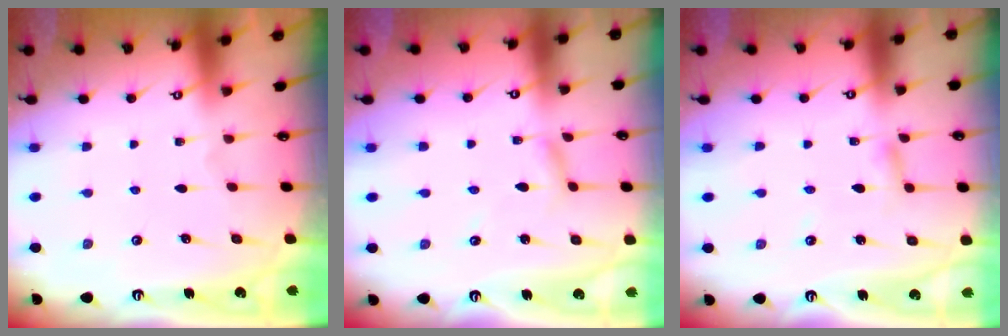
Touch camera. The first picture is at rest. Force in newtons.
{"total": 2.9, "press": 2.9, "slide": 0.2}
{"total": 2.8, "press": 2.8, "slide": 0.2}